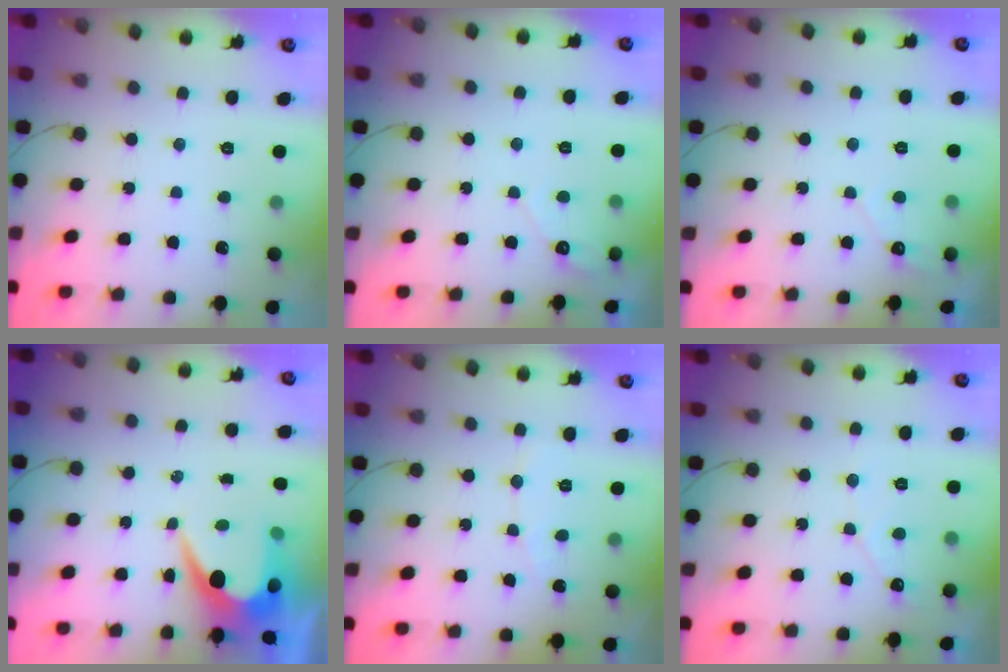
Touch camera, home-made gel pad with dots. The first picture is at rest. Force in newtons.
{"total": 3.4, "press": 3.4, "slide": 0.1}
{"total": 2.8, "press": 2.8, "slide": 0.1}
{"total": 6.7, "press": 6.6, "slide": 0.5}
{"total": 3.7, "press": 3.7, "slide": 0.3}
{"total": 3.1, "press": 3.1, "slide": 0.1}